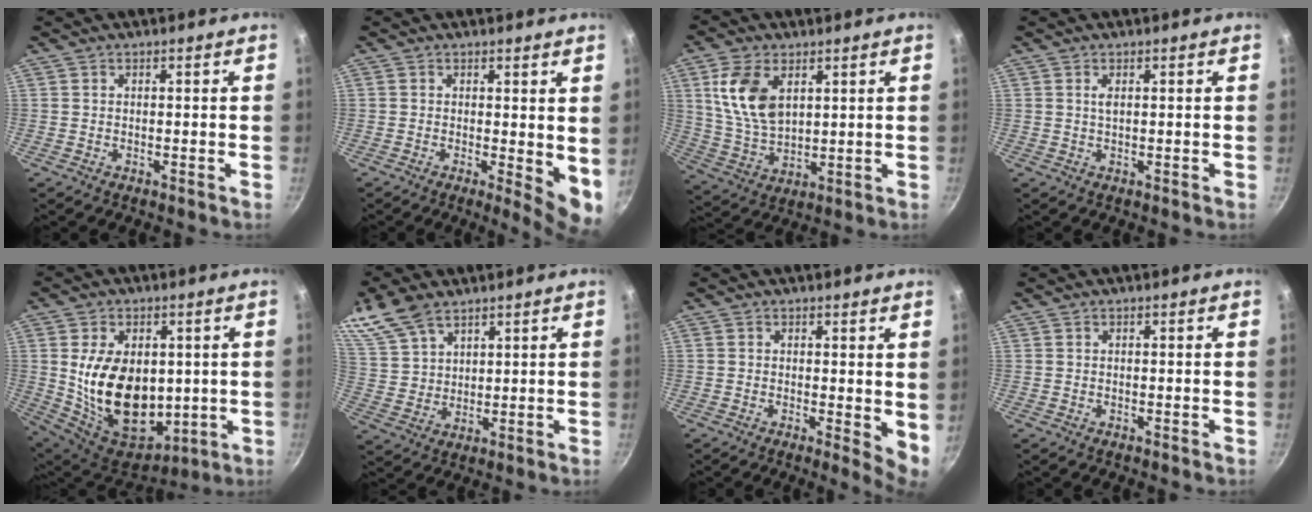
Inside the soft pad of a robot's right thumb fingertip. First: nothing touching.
{"total": 6.3, "force": [0.2, 2.2, 5.9], "torque": [-0.072, -0.016, 0.004]}
{"total": 12.0, "force": [4.1, 7.1, 8.7], "torque": [-0.159, -0.026, 0.088]}
{"total": 1.1, "force": [0.4, 0.4, 1.0], "torque": [-0.020, 0.001, 0.008]}
{"total": 20.2, "force": [1.3, 13.6, 14.9], "torque": [-0.231, -0.032, 0.047]}
{"total": 11.2, "force": [7.8, 6.2, 5.1], "torque": [-0.091, -0.013, 0.167]}
{"total": 4.8, "force": [0.5, 1.8, 4.4], "torque": [-0.056, -0.011, 0.006]}
{"total": 0.0}